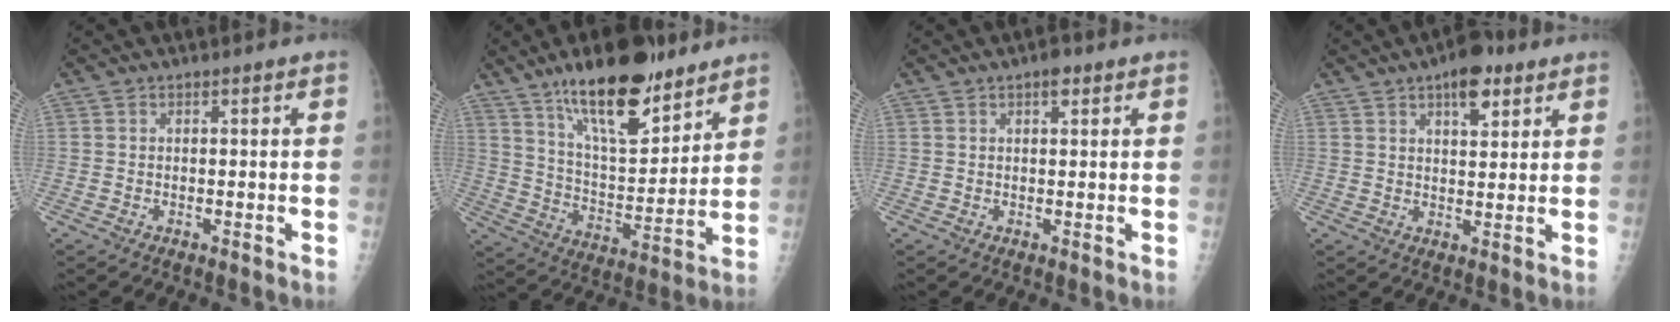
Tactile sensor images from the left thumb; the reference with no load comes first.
{"total": 19.7, "force": [13.6, 7.0, 12.4], "torque": [-0.165, -0.077, 0.233]}
{"total": 2.1, "force": [1.2, 0.8, 1.4], "torque": [-0.017, -0.003, 0.016]}
{"total": 7.6, "force": [4.4, 3.3, 5.2], "torque": [-0.056, -0.017, 0.061]}